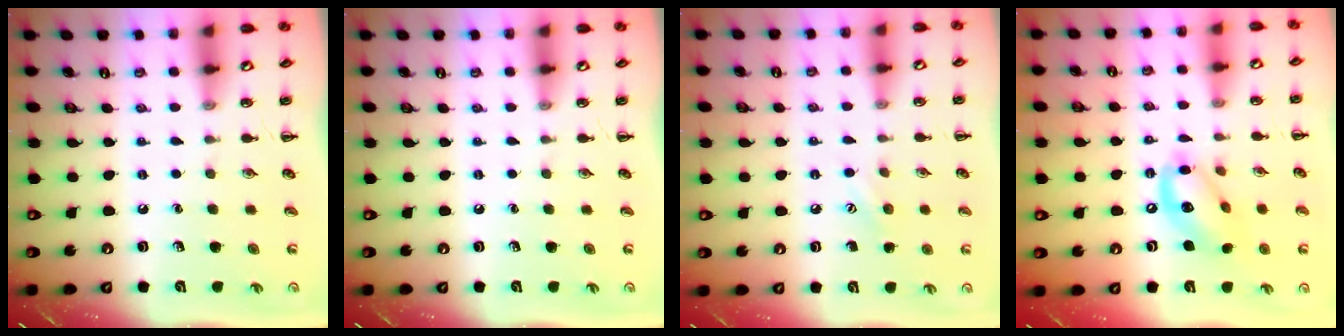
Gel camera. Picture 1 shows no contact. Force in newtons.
{"total": 0.0}
{"total": 6.1, "press": 6.0, "slide": 1.3}
{"total": 13.5, "press": 13.1, "slide": 3.1}